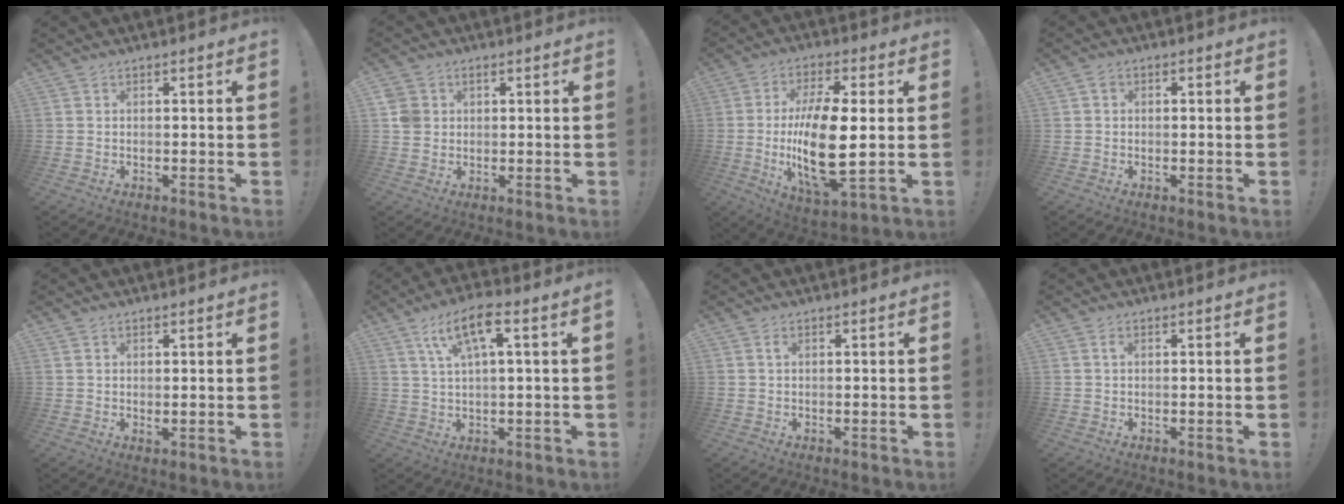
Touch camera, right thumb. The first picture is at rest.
{"total": 4.3, "force": [0.9, 3.9, 1.5], "torque": [-0.024, 0.003, 0.018]}
{"total": 19.3, "force": [-0.4, 7.0, 18.0], "torque": [-0.346, -0.019, -0.007]}
{"total": 1.3, "force": [-0.5, 1.0, 0.7], "torque": [-0.013, 0.007, -0.010]}
{"total": 1.1, "force": [0.9, 0.2, 0.6], "torque": [-0.007, -0.004, 0.016]}
{"total": 9.7, "force": [3.6, 2.4, 8.7], "torque": [-0.148, -0.001, 0.063]}
{"total": 0.6, "force": [0.3, 0.2, 0.5], "torque": [-0.004, 0.000, 0.003]}
{"total": 0.6, "force": [0.2, 0.2, 0.6], "torque": [-0.014, 0.005, 0.003]}